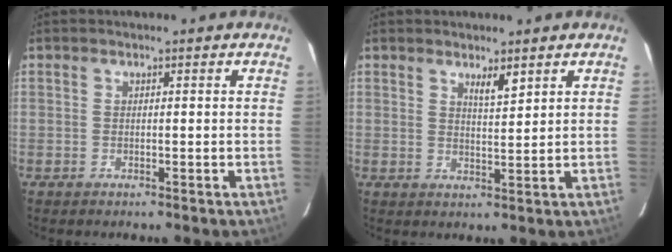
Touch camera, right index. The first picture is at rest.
{"total": 2.6, "force": [1.9, 0.3, 1.8], "torque": [-0.035, -0.007, 0.037]}